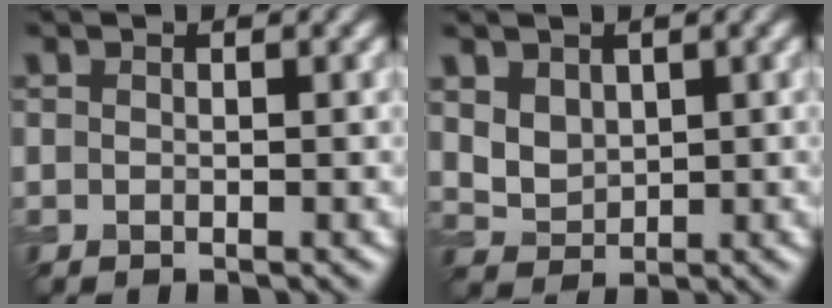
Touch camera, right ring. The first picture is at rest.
{"total": 3.5, "force": [1.5, 2.6, 1.8], "torque": [-0.049, -0.005, 0.041]}